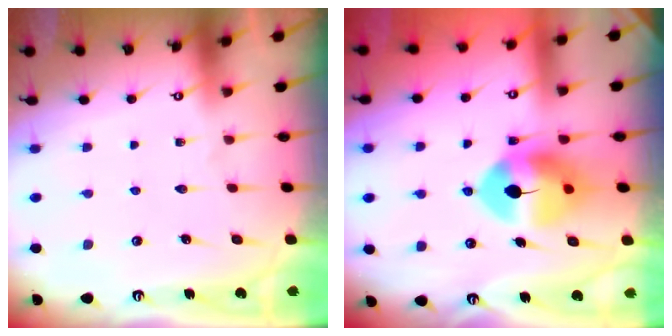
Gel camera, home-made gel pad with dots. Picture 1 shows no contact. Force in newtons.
{"total": 11.2, "press": 11.0, "slide": 1.5}